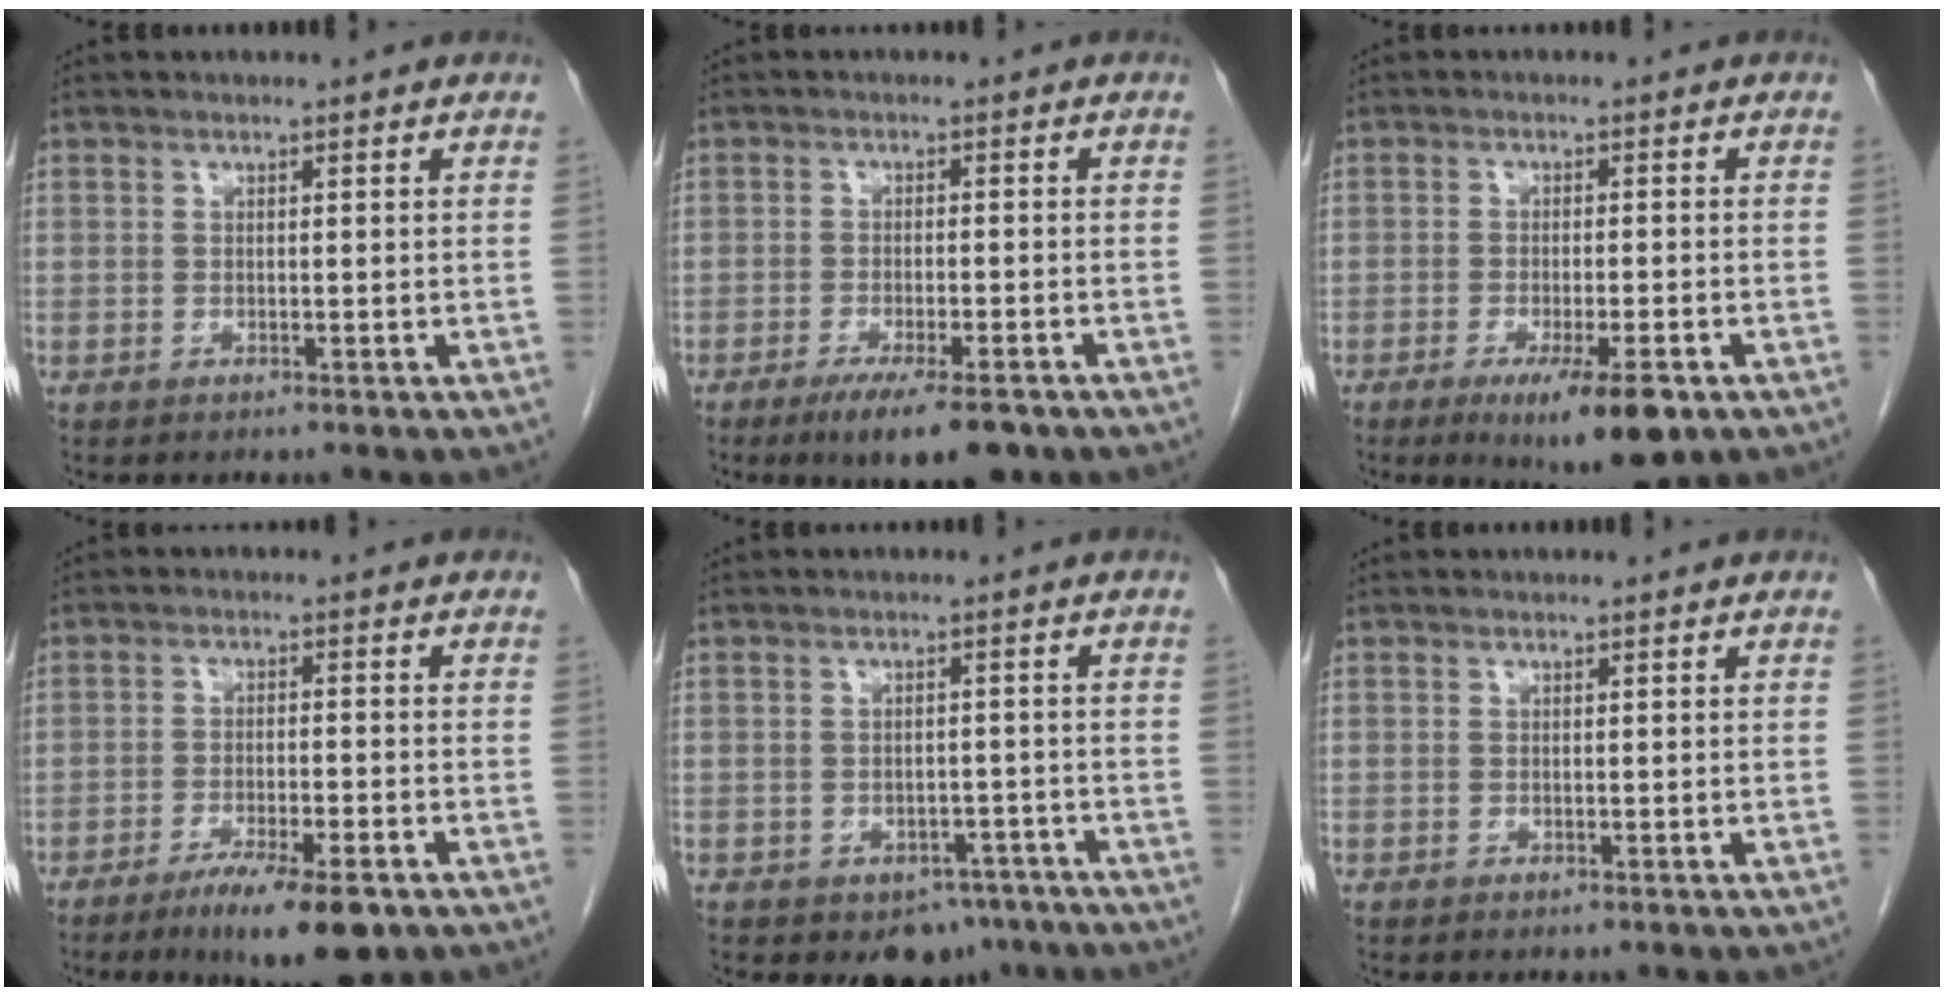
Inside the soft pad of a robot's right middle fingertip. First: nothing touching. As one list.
[{"total": 8.1, "force": [-5.6, 1.6, 5.7], "torque": [-0.083, -0.014, -0.084]}, {"total": 8.7, "force": [-4.8, 1.5, 7.1], "torque": [-0.106, -0.018, -0.067]}, {"total": 8.8, "force": [-5.6, 1.4, 6.6], "torque": [-0.104, -0.016, -0.087]}, {"total": 5.1, "force": [-3.4, 3.3, 1.8], "torque": [-0.009, 0.008, -0.040]}, {"total": 0.0}]